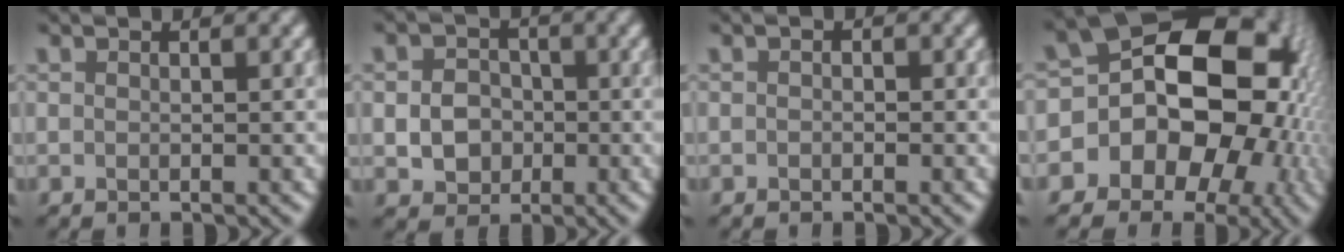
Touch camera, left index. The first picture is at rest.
{"total": 3.6, "force": [-0.5, 3.1, 1.8], "torque": [-0.032, -0.001, -0.012]}
{"total": 0.6, "force": [-0.2, 0.5, 0.3], "torque": [-0.003, -0.003, -0.005]}
{"total": 18.3, "force": [-2.3, 14.6, 10.8], "torque": [-0.136, 0.022, -0.064]}